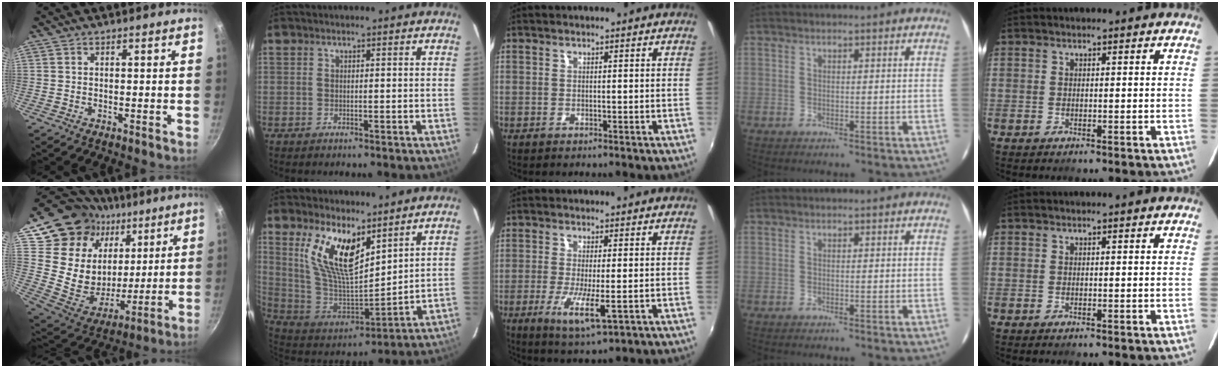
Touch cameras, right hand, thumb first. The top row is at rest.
{"thumb": {"total": 22.6, "force": [10.7, 16.7, 10.8], "torque": [-0.176, -0.041, 0.197]}, "index": {"total": 15.7, "force": [9.0, 6.4, 11.2], "torque": [-0.223, -0.002, 0.187]}, "middle": {"total": 7.4, "force": [-2.4, 1.3, 6.9], "torque": [-0.142, -0.021, -0.042]}}